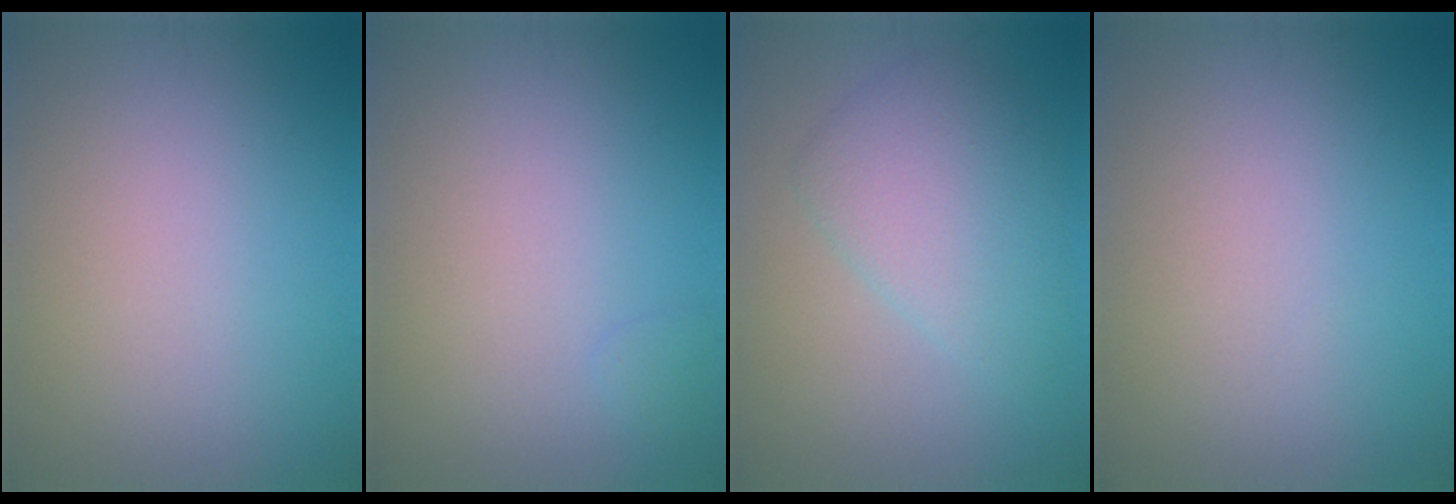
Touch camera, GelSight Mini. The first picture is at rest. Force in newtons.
{"total": 0.6, "press": 0.6, "slide": 0.0}
{"total": 4.6, "press": 4.6, "slide": 0.2}
{"total": 0.0}